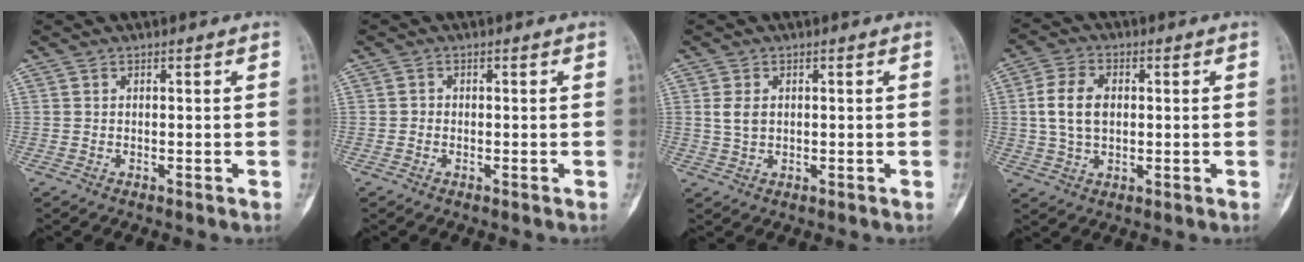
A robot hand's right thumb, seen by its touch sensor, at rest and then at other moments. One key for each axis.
{"total": 0.7, "fx": -0.3, "fy": 0.7, "fz": 0.2, "tx": 0.007, "ty": 0.004, "tz": -0.009}
{"total": 3.0, "fx": 0.4, "fy": 2.1, "fz": 2.1, "tx": -0.034, "ty": 0.001, "tz": 0.010}
{"total": 8.2, "fx": 0.7, "fy": 5.5, "fz": 6.1, "tx": -0.111, "ty": 0.009, "tz": 0.014}